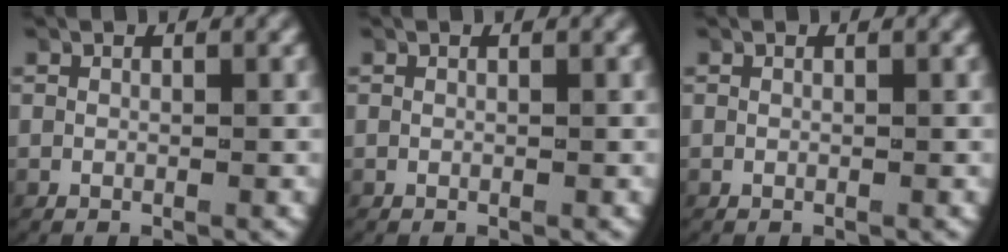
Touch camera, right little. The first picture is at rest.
{"total": 0.0}
{"total": 0.0}